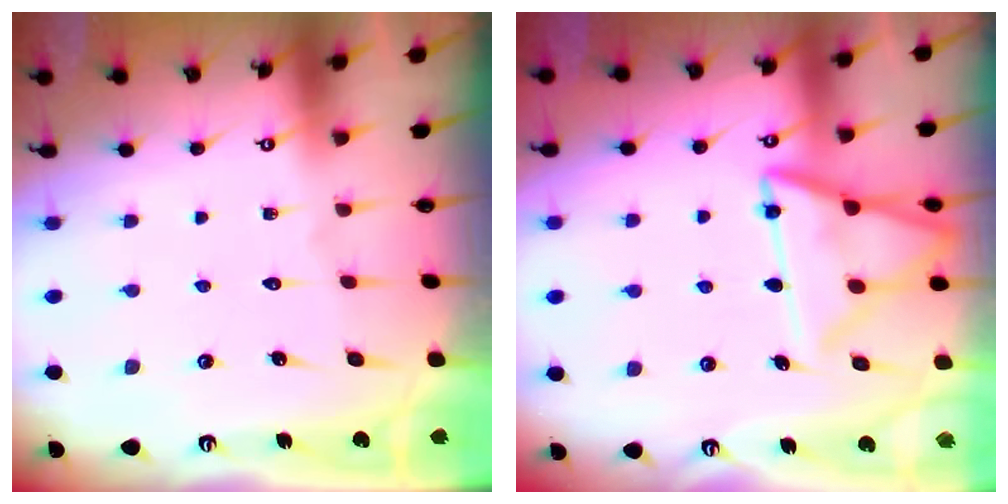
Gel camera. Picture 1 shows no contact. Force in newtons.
{"total": 15.4, "press": 15.3, "slide": 1.8}